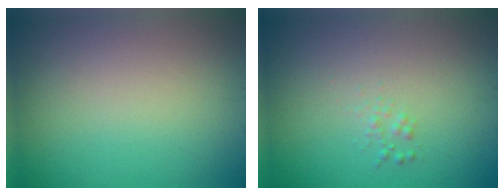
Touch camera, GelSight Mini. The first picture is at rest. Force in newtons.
{"total": 0.7, "press": 0.7, "slide": 0.0}